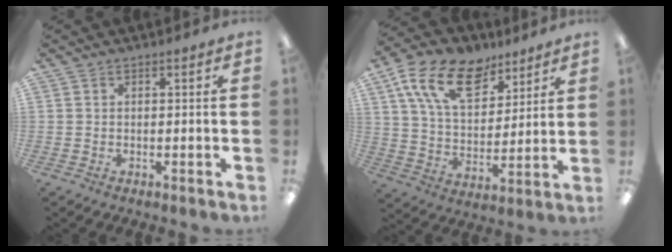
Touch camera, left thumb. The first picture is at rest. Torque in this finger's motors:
{"motor_torque": [0.56, 0.50, 1.59, -1.15, 0.28]}